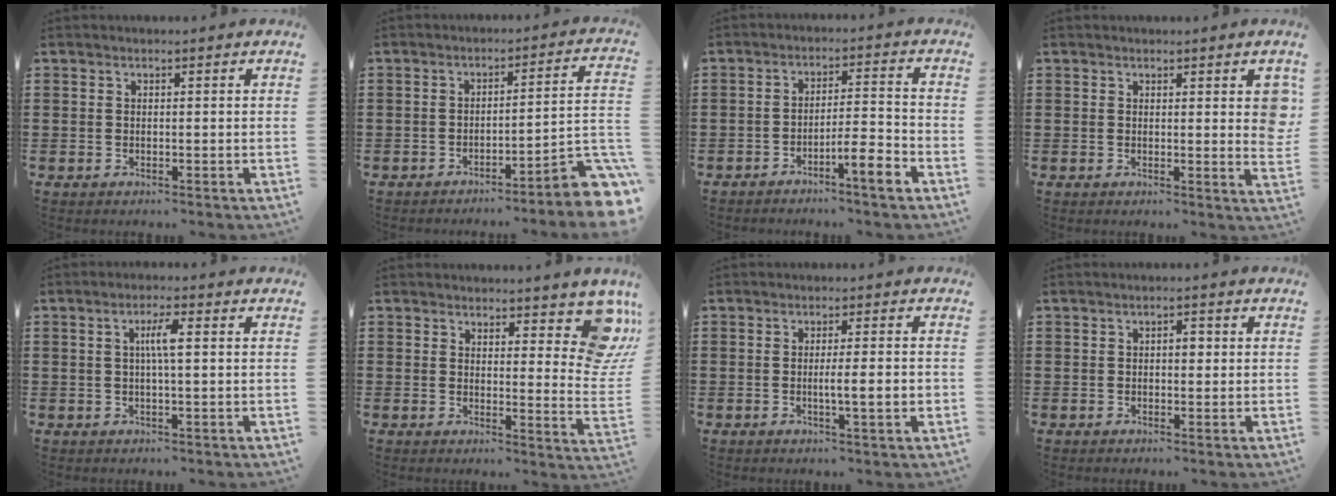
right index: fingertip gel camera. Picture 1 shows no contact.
{"total": 5.4, "force": [-3.6, 0.2, 4.0], "torque": [-0.058, -0.024, -0.072]}
{"total": 5.8, "force": [-3.9, 0.6, 4.2], "torque": [-0.068, 0.002, -0.068]}
{"total": 2.9, "force": [1.4, 0.9, 2.4], "torque": [-0.027, -0.005, 0.019]}
{"total": 3.6, "force": [0.4, 0.5, 3.6], "torque": [-0.068, 0.002, 0.003]}
{"total": 7.9, "force": [5.5, 2.7, 4.9], "torque": [-0.055, -0.032, 0.093]}
{"total": 4.2, "force": [-0.7, 0.1, 4.2], "torque": [-0.071, -0.006, -0.015]}
{"total": 1.8, "force": [0.0, 0.9, 1.6], "torque": [-0.031, 0.007, -0.002]}